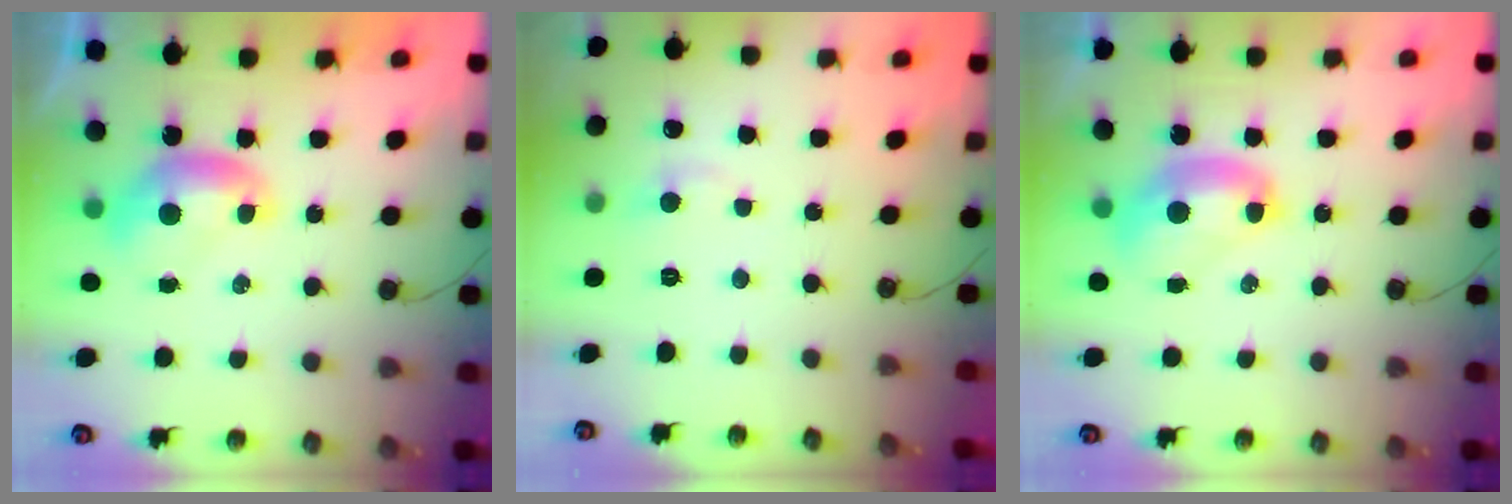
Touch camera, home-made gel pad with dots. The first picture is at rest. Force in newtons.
{"total": 1.2, "press": 0.9, "slide": 0.8}
{"total": 2.6, "press": 2.6, "slide": 0.2}